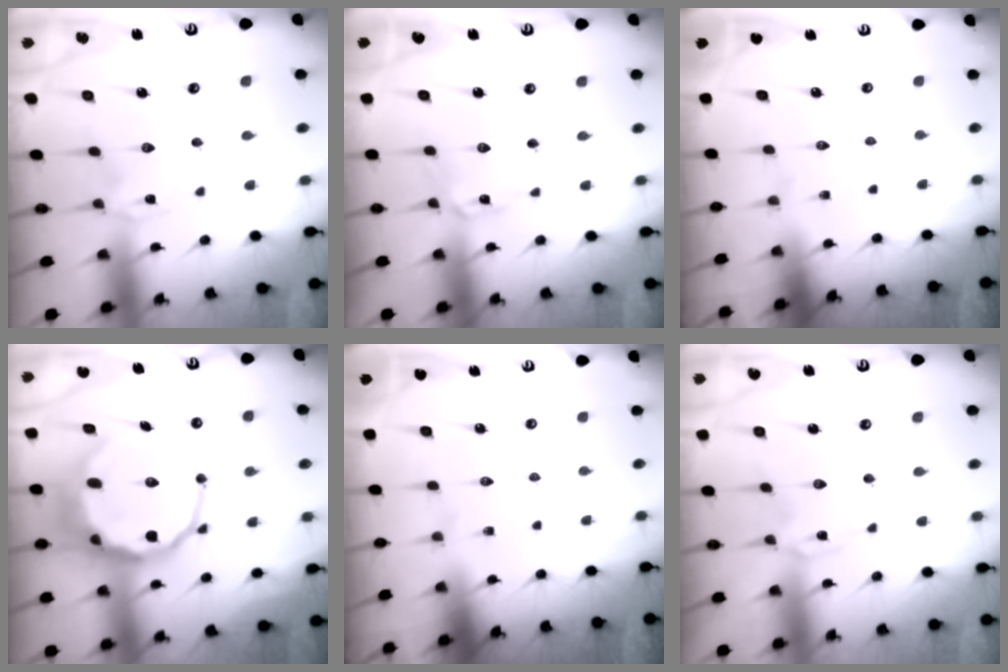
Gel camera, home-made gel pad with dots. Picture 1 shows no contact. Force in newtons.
{"total": 2.0, "press": 2.0, "slide": 0.2}
{"total": 0.0}
{"total": 15.3, "press": 15.0, "slide": 3.2}
{"total": 0.0}
{"total": 0.0}